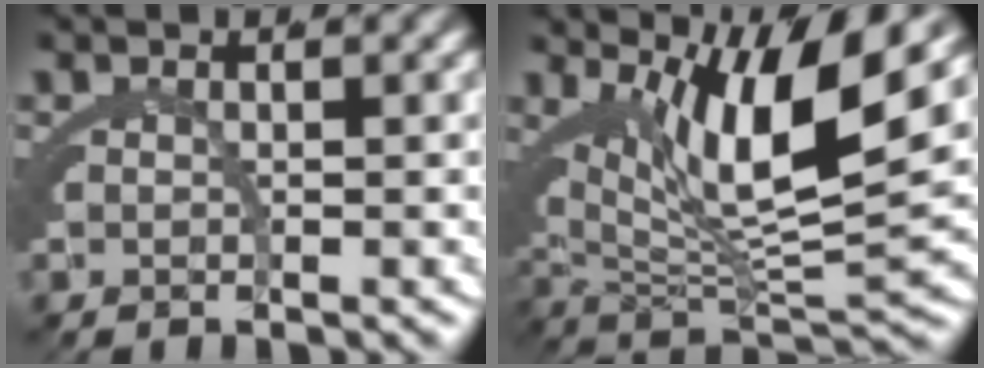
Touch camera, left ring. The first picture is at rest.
{"total": 11.5, "force": [3.8, 4.6, 9.9], "torque": [-0.157, 0.006, 0.065]}